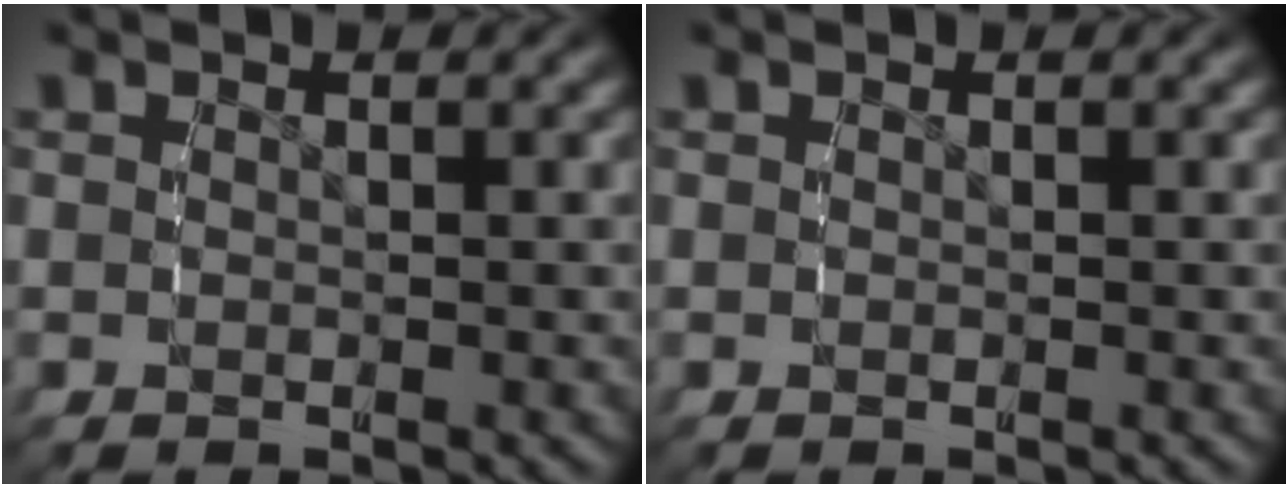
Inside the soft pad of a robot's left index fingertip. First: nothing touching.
{"total": 0.0}